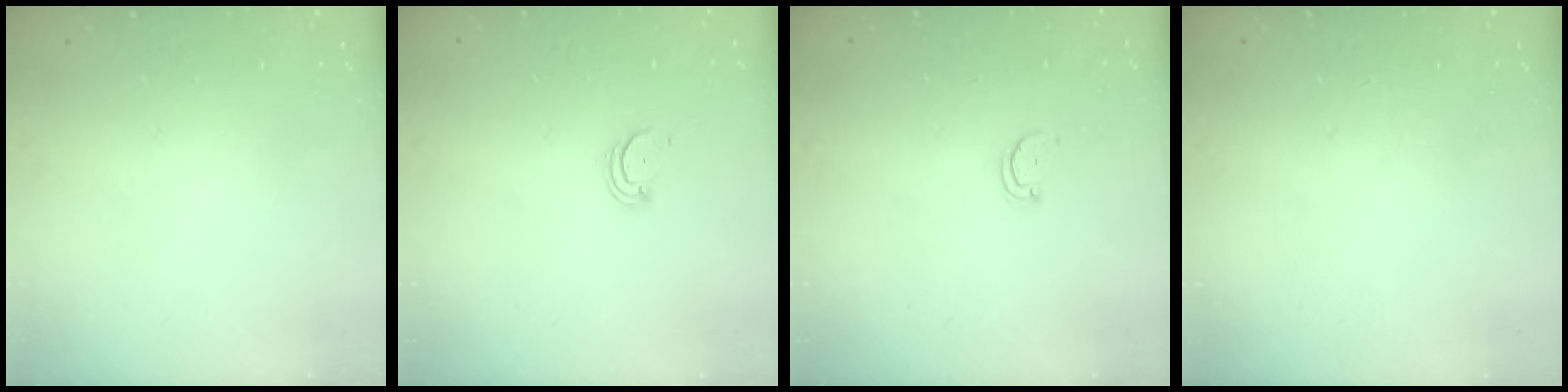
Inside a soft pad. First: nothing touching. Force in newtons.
{"total": 2.0, "press": 2.0, "slide": 0.2}
{"total": 2.5, "press": 2.4, "slide": 0.4}
{"total": 0.0}